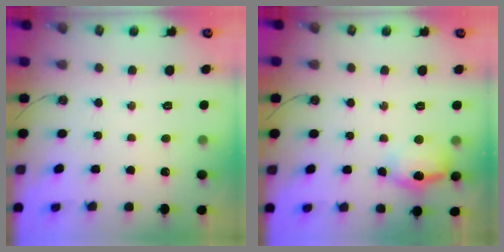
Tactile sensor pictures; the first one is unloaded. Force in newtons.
{"total": 12.0, "press": 11.9, "slide": 1.4}